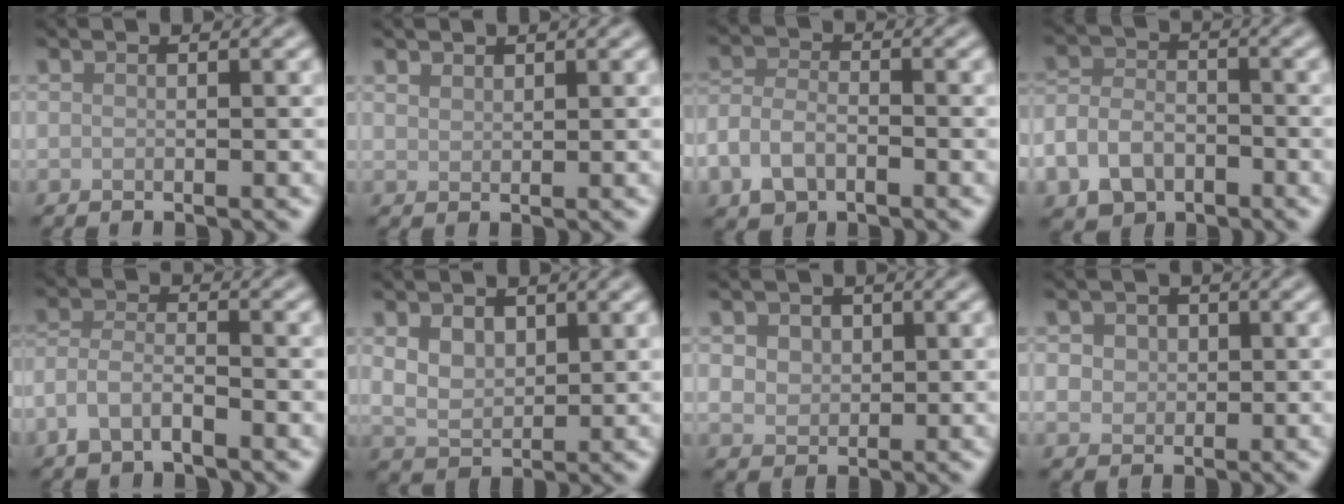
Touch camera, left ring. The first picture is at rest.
{"total": 1.1, "force": [1.0, 0.5, 0.2], "torque": [-0.005, -0.001, 0.022]}
{"total": 3.6, "force": [-1.8, 2.2, 2.2], "torque": [-0.047, -0.002, -0.043]}
{"total": 5.5, "force": [-2.9, 3.8, 2.7], "torque": [-0.053, -0.005, -0.060]}
{"total": 3.1, "force": [-2.0, 1.2, 2.1], "torque": [-0.043, 0.006, -0.046]}
{"total": 2.9, "force": [1.1, 2.0, 1.9], "torque": [-0.041, -0.004, 0.022]}
{"total": 3.2, "force": [1.1, 2.5, 1.7], "torque": [-0.039, 0.007, 0.017]}
{"total": 3.0, "force": [0.8, 2.5, 1.5], "torque": [-0.027, 0.005, 0.006]}